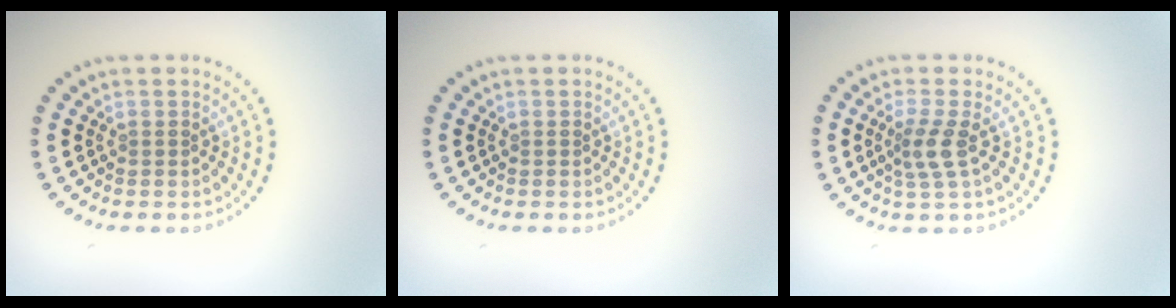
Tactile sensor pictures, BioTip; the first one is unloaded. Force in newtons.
{"total": 0.0}
{"total": 2.5, "press": 1.9, "slide": 1.5}